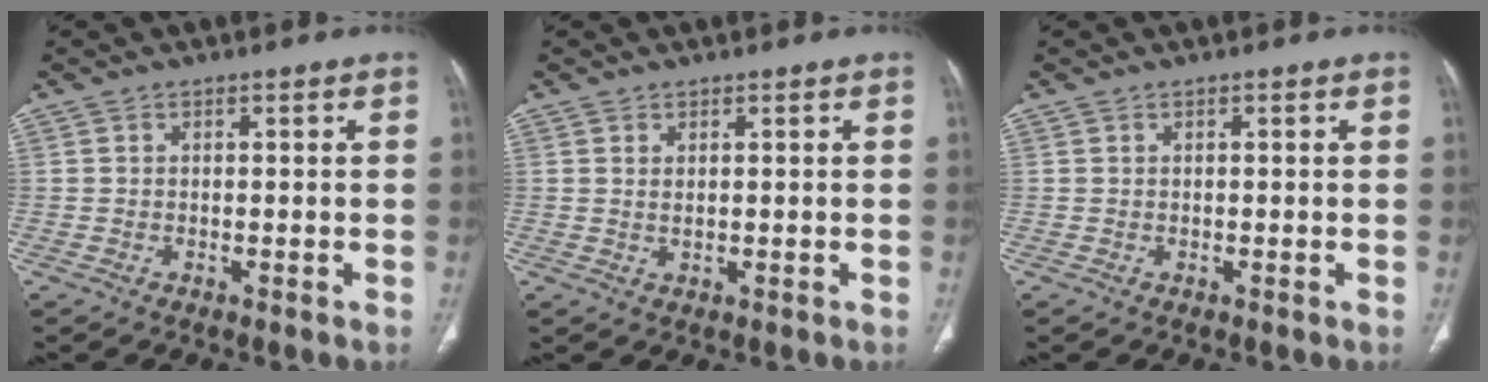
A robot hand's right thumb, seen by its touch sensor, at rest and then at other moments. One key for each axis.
{"total": 1.0, "fx": 0.4, "fy": 0.4, "fz": 0.9, "tx": -0.018, "ty": -0.004, "tz": 0.011}
{"total": 0.0}